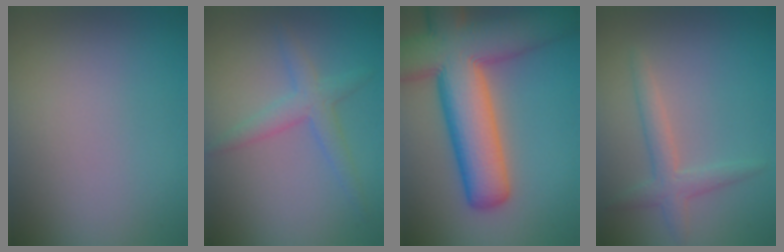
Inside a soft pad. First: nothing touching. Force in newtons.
{"total": 2.7, "press": 2.7, "slide": 0.0}
{"total": 12.9, "press": 12.9, "slide": 0.8}
{"total": 2.4, "press": 2.4, "slide": 0.1}